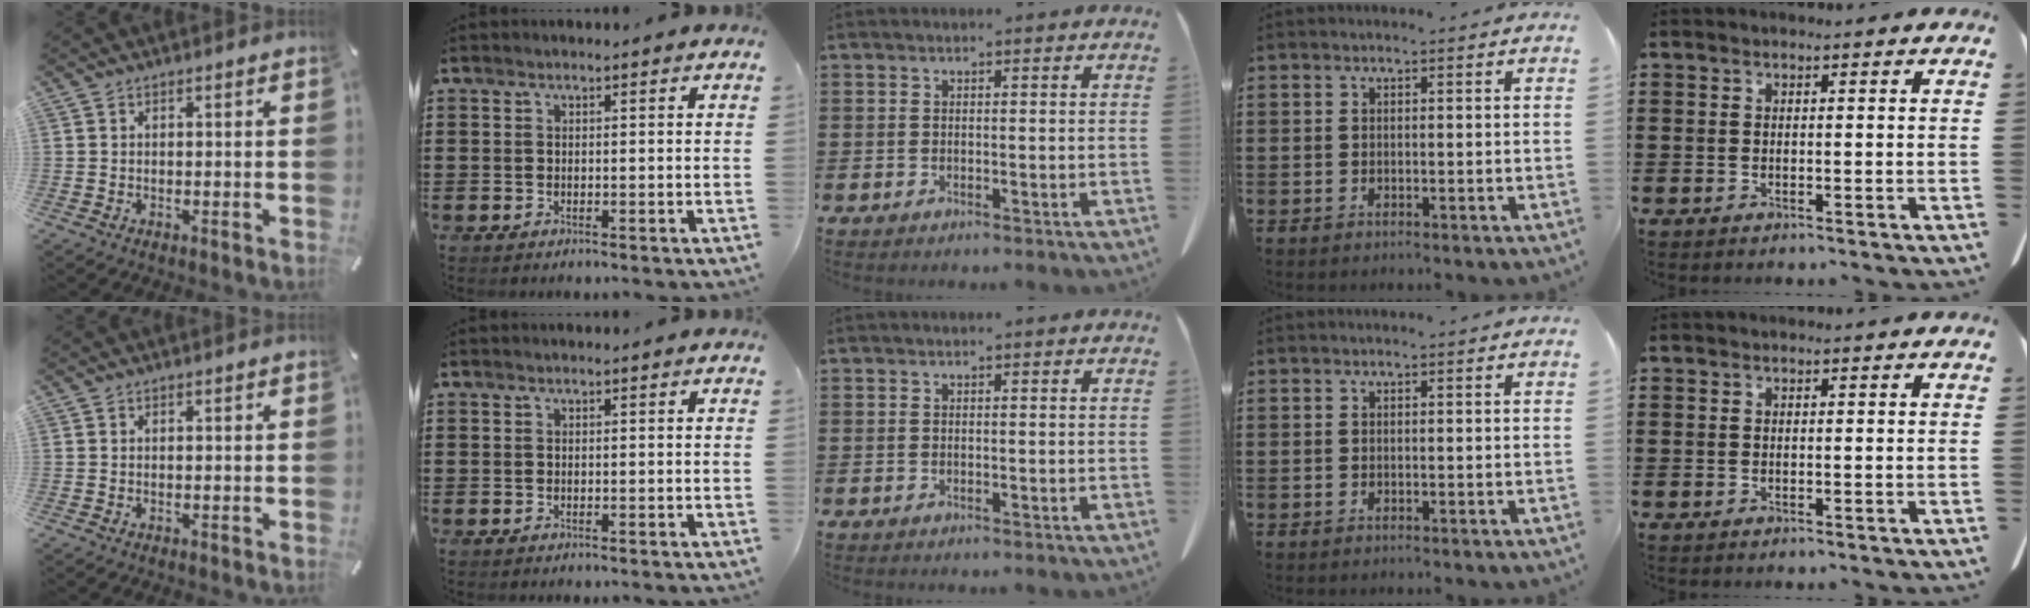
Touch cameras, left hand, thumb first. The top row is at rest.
{}